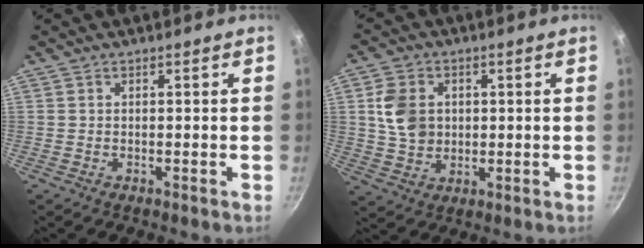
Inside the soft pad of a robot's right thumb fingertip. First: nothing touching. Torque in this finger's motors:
{"motor_torque": [-0.83, 1.02, 0.35, 0.10, 0.17]}